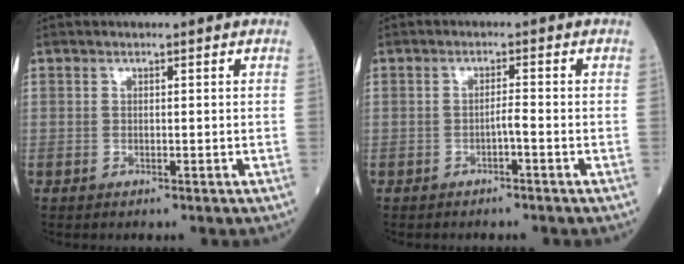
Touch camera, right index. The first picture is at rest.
{"total": 1.4, "force": [-0.8, -0.1, 1.1], "torque": [-0.020, 0.002, -0.015]}